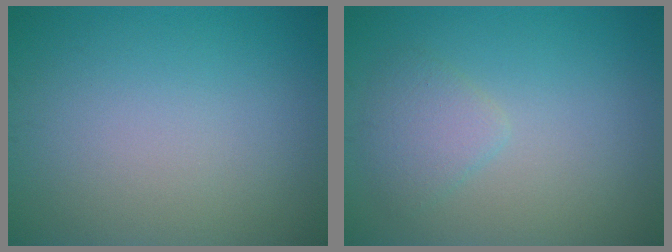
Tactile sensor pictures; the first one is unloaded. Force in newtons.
{"total": 2.0, "press": 2.0, "slide": 0.2}